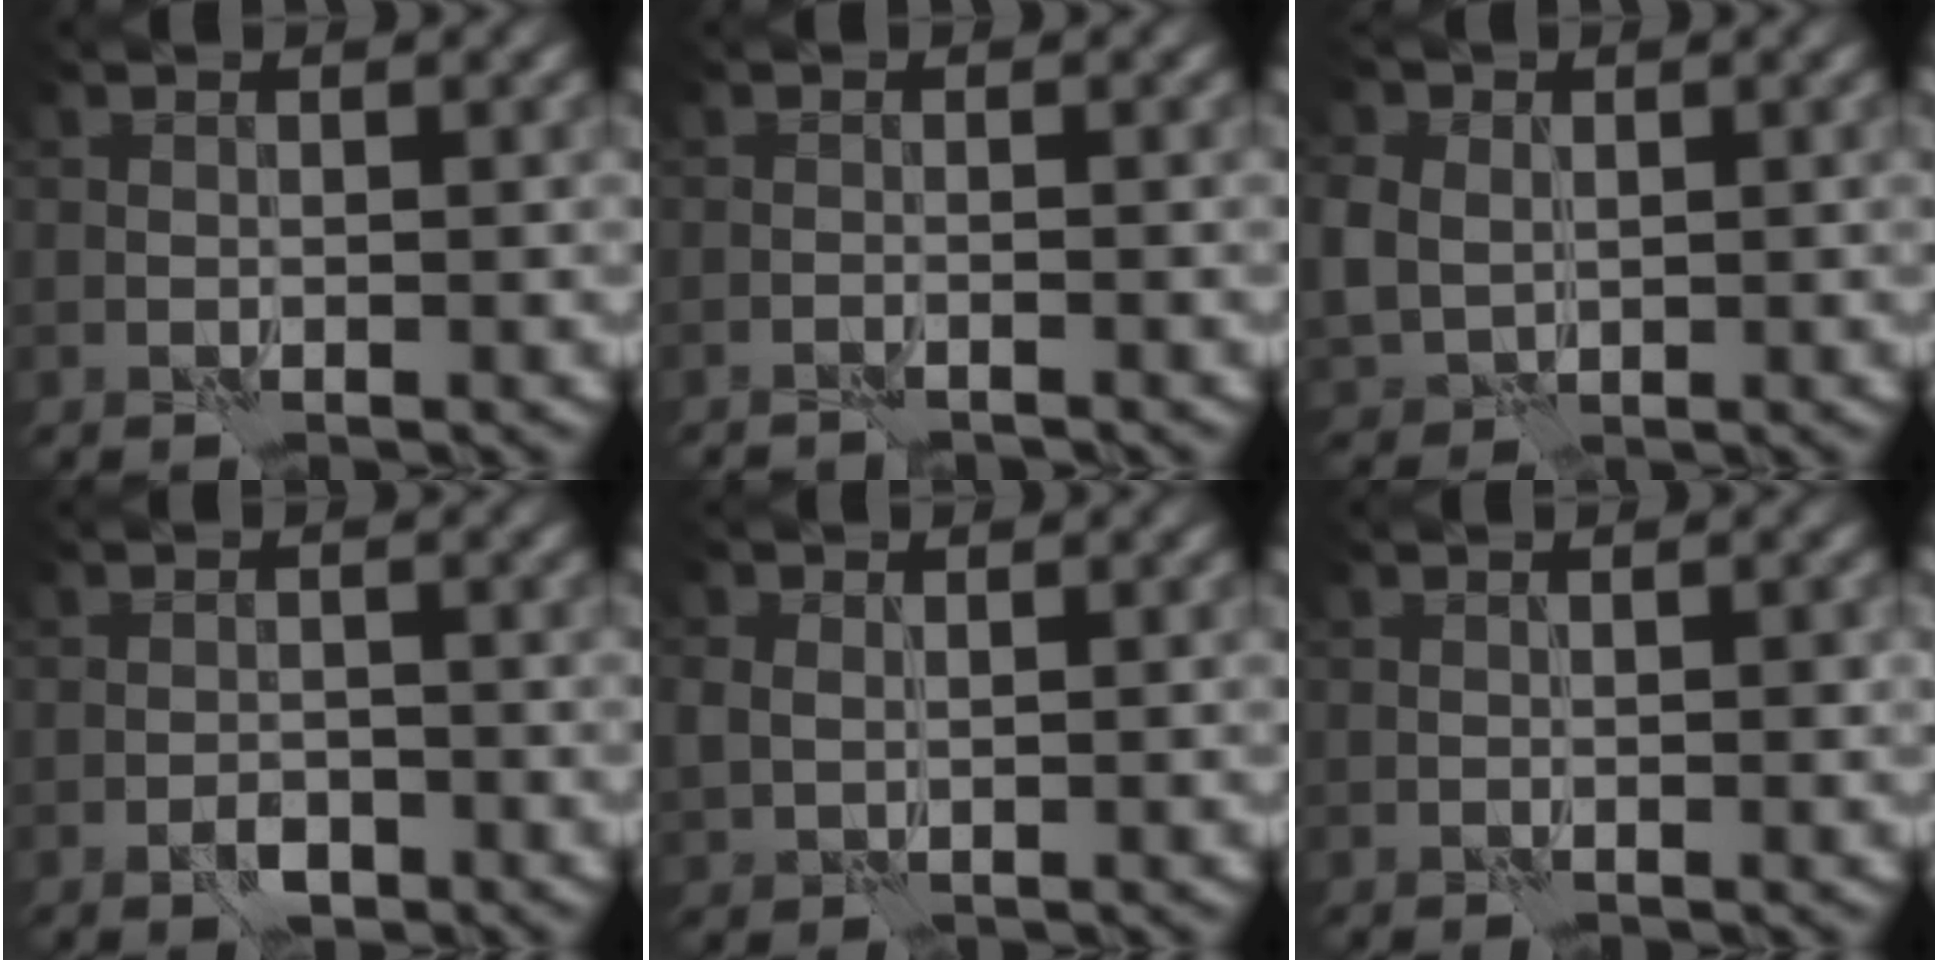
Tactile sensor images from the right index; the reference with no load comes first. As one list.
[{"total": 1.1, "force": [-1.0, -0.2, 0.3], "torque": [-0.014, 0.005, -0.018]}, {"total": 4.6, "force": [0.9, 3.9, 2.2], "torque": [-0.065, 0.008, 0.009]}, {"total": 1.6, "force": [-0.9, 0.8, 1.0], "torque": [-0.014, 0.003, -0.016]}, {"total": 1.6, "force": [0.6, 1.3, 0.8], "torque": [-0.021, 0.000, 0.011]}, {"total": 0.6, "force": [0.1, 0.2, 0.5], "torque": [-0.007, 0.001, 0.002]}]